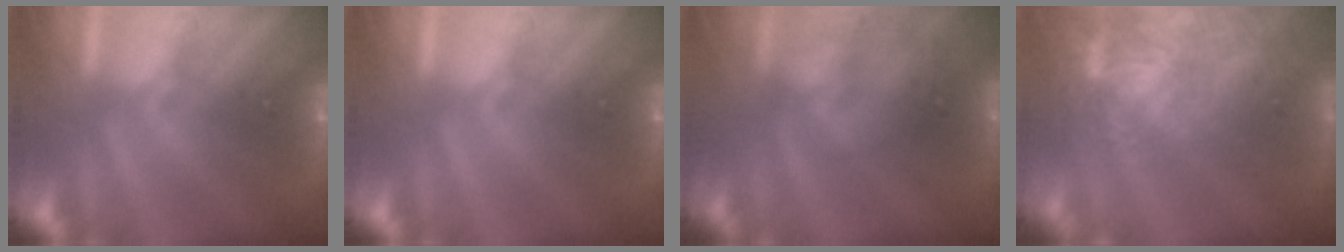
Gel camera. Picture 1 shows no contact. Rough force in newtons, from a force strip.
{"total": 0.0}
{"total": 2.3}
{"total": 7.2}